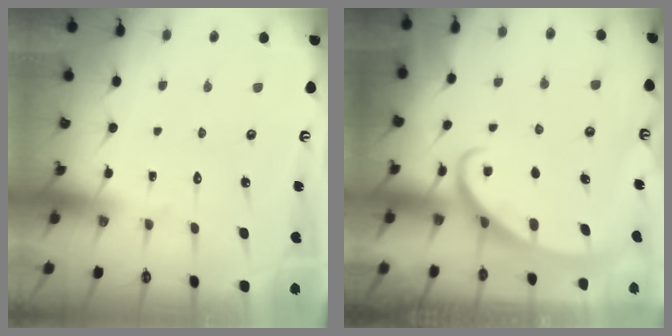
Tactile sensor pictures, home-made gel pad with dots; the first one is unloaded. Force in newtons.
{"total": 2.5, "press": 2.5, "slide": 0.4}